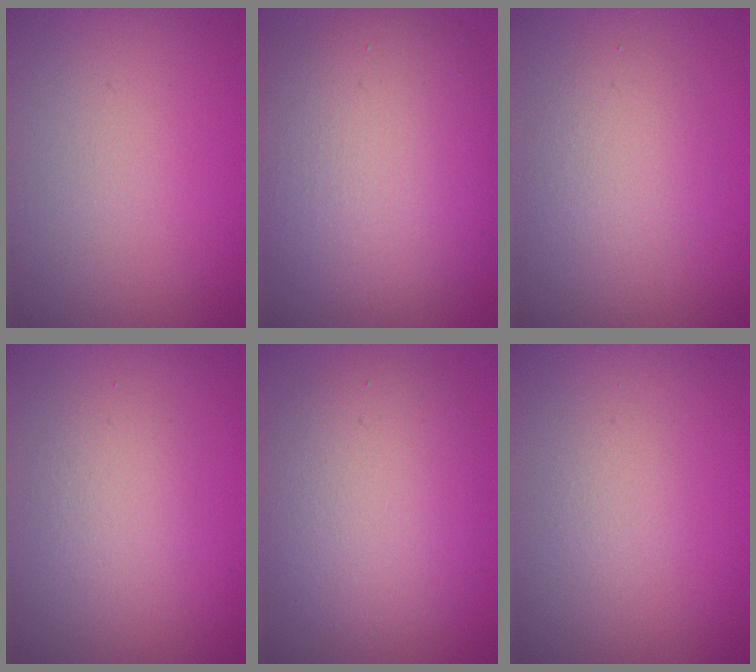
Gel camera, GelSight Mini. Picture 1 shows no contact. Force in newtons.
{"total": 10.1, "press": 10.1, "slide": 0.5}
{"total": 2.8, "press": 2.8, "slide": 0.2}
{"total": 2.0, "press": 2.0, "slide": 0.1}
{"total": 5.9, "press": 5.9, "slide": 0.4}
{"total": 1.0, "press": 0.9, "slide": 0.1}